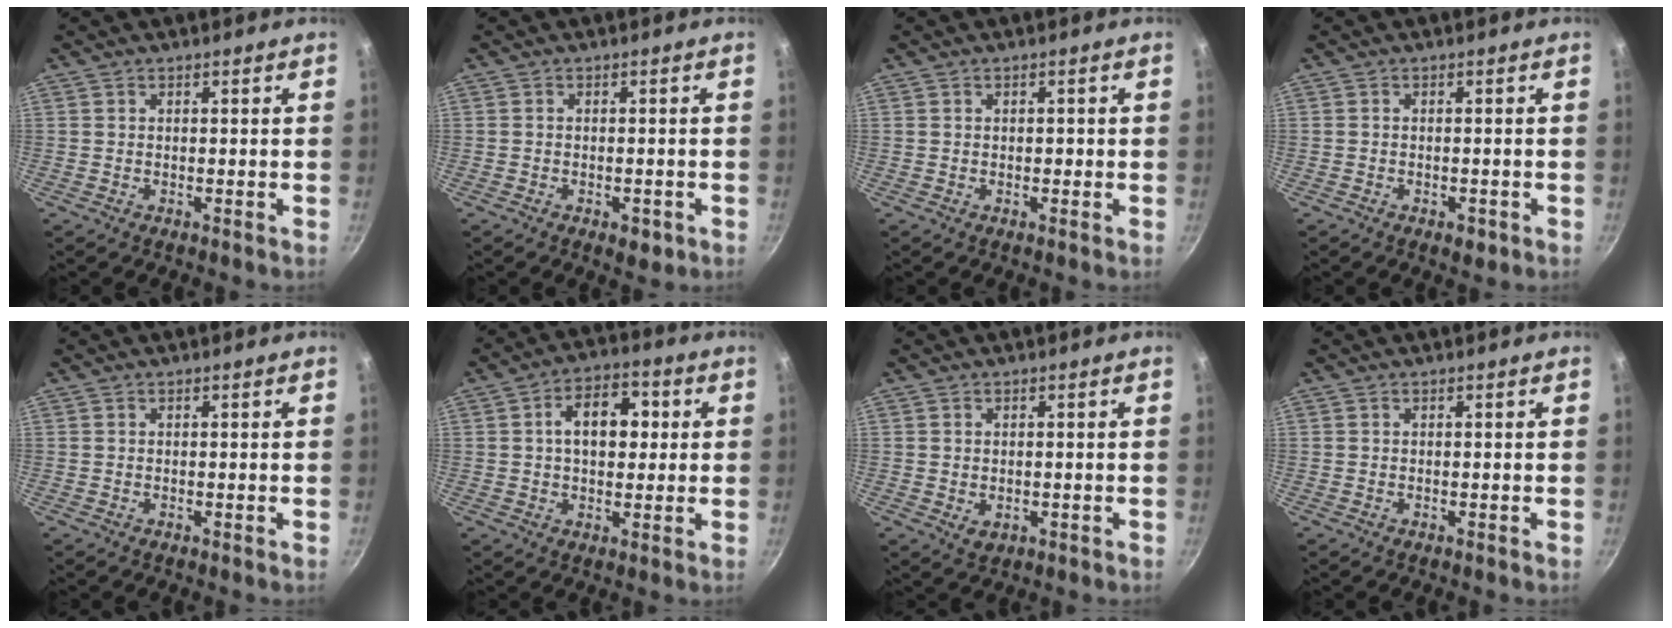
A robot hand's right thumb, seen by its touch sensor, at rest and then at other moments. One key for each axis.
{"total": 3.3, "fx": -1.5, "fy": 1.9, "fz": 2.3, "tx": -0.026, "ty": 0.006, "tz": -0.015}
{"total": 0.9, "fx": 0.0, "fy": 0.7, "fz": 0.6, "tx": -0.004, "ty": 0.005, "tz": 0.001}
{"total": 2.5, "fx": -1.2, "fy": 1.4, "fz": 1.6, "tx": -0.023, "ty": 0.005, "tz": -0.013}
{"total": 0.0}
{"total": 10.1, "fx": 1.6, "fy": 6.6, "fz": 7.5, "tx": -0.082, "ty": 0.015, "tz": 0.015}
{"total": 2.5, "fx": -0.1, "fy": 2.0, "fz": 1.5, "tx": -0.024, "ty": -0.005, "tz": 0.002}
{"total": 0.0}